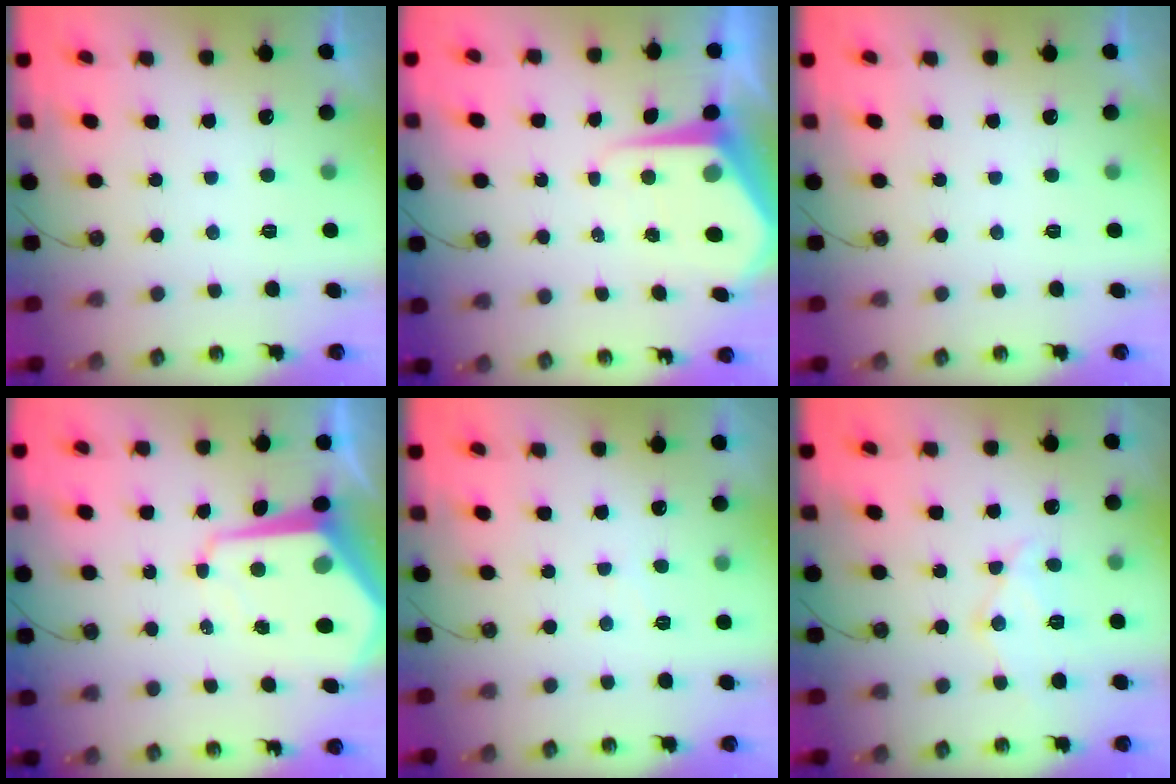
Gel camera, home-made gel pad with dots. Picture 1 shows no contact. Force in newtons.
{"total": 7.9, "press": 7.9, "slide": 0.6}
{"total": 0.0}
{"total": 10.2, "press": 10.2, "slide": 0.8}
{"total": 3.3, "press": 3.2, "slide": 0.6}
{"total": 12.4, "press": 12.3, "slide": 1.2}